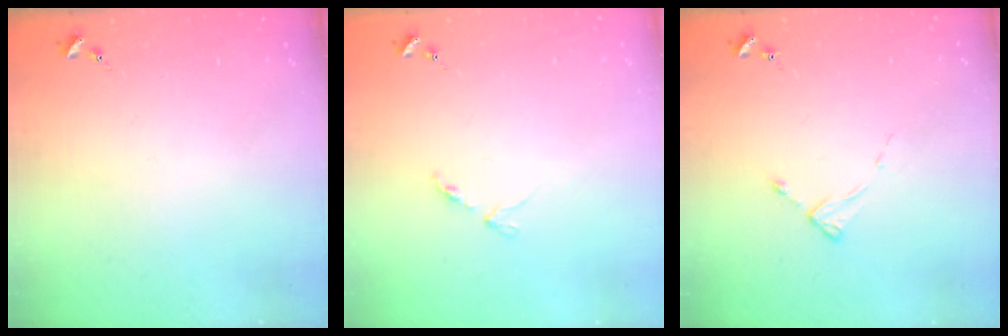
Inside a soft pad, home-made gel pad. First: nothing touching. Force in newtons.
{"total": 3.4, "press": 3.4, "slide": 0.5}
{"total": 2.3, "press": 2.3, "slide": 0.3}